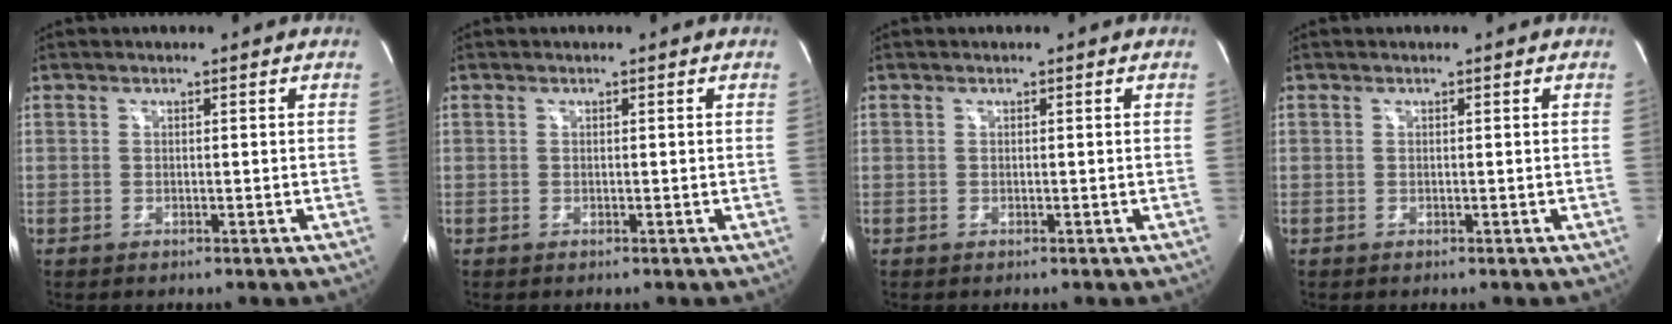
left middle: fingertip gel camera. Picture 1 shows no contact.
{"total": 0.0}
{"total": 0.0}
{"total": 0.0}